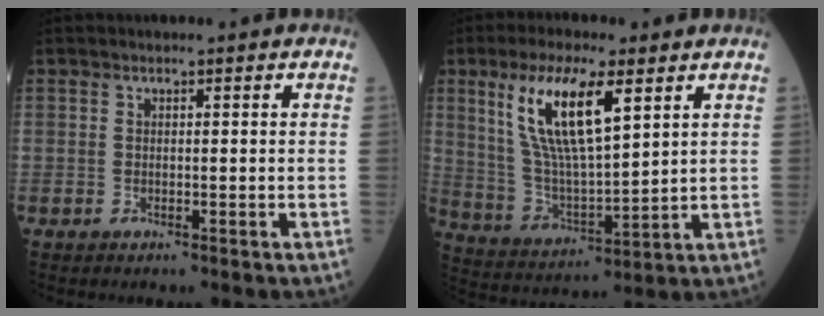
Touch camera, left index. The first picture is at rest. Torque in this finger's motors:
{"motor_torque": [1.36, -0.78, 0.37, 0.21]}